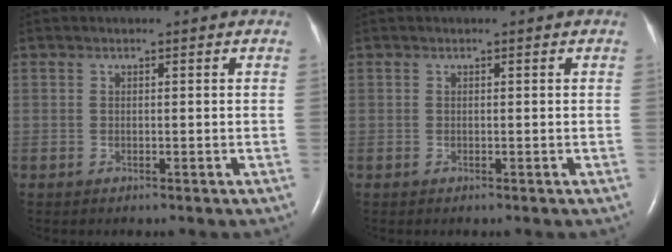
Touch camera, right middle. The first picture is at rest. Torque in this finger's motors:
{"motor_torque": [0.12, -0.06, 0.00, 0.01]}